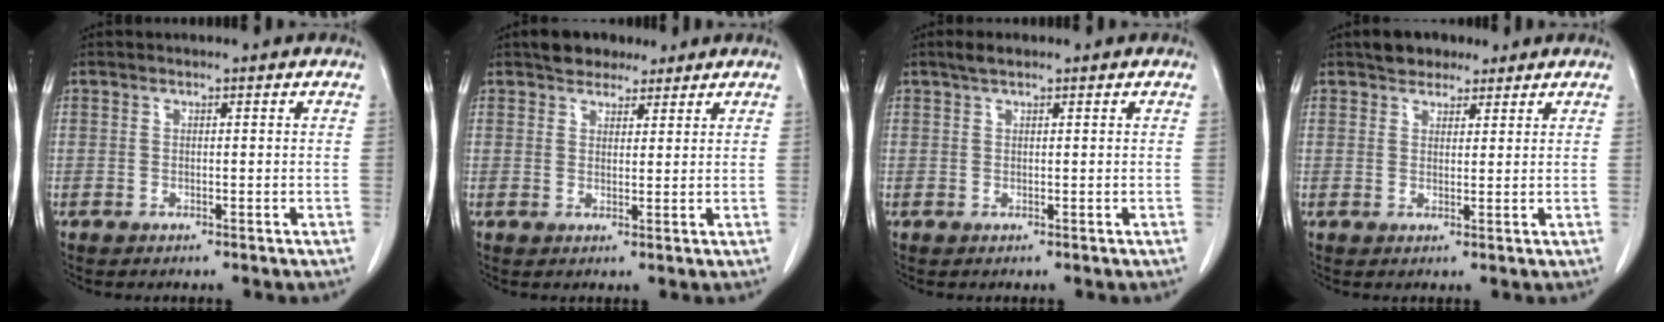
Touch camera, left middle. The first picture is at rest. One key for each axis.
{"total": 4.6, "fx": 3.6, "fy": 2.3, "fz": 1.5, "tx": -0.026, "ty": 0.013, "tz": 0.062}
{"total": 1.7, "fx": 1.3, "fy": 0.4, "fz": 1.0, "tx": -0.024, "ty": 0.010, "tz": 0.024}
{"total": 4.1, "fx": 3.1, "fy": 2.2, "fz": 1.3, "tx": -0.024, "ty": 0.013, "tz": 0.053}